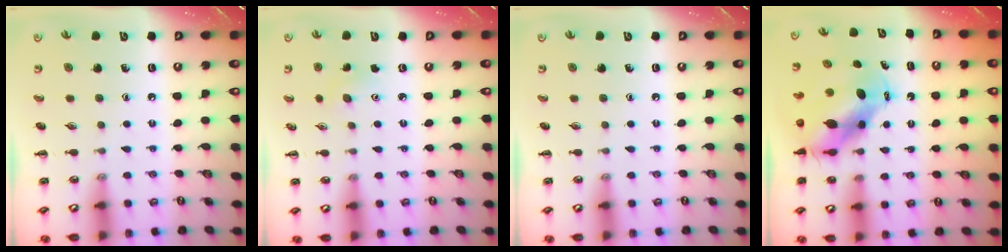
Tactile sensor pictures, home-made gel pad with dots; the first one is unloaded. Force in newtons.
{"total": 3.9, "press": 3.7, "slide": 1.1}
{"total": 0.0}
{"total": 7.2, "press": 7.0, "slide": 1.6}